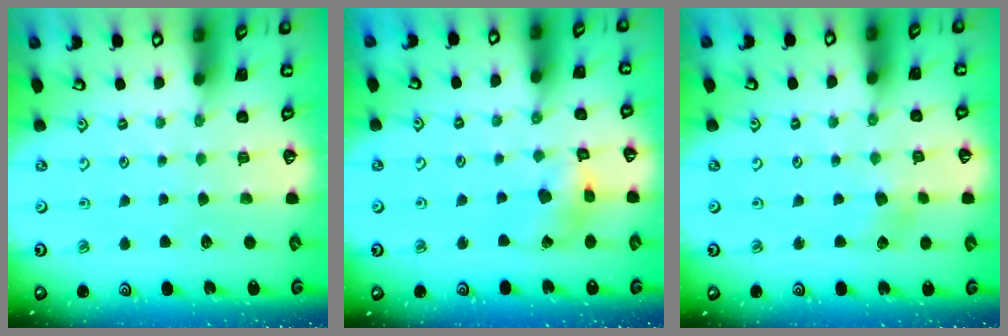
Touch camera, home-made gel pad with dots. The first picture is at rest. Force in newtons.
{"total": 7.8, "press": 7.7, "slide": 0.9}
{"total": 4.1, "press": 4.1, "slide": 0.5}